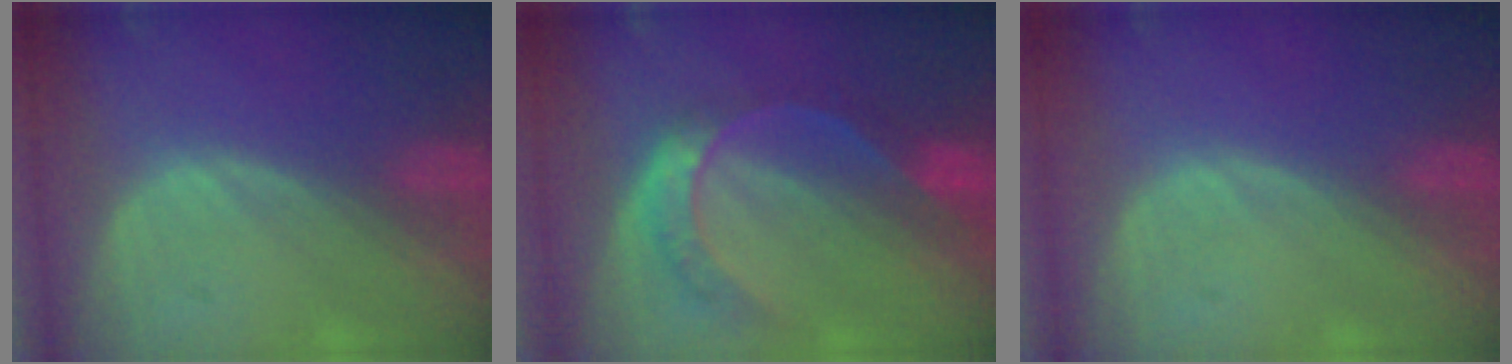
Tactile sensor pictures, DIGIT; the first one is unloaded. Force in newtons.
{"total": 7.7, "press": 6.4, "slide": 4.3}
{"total": 0.0}